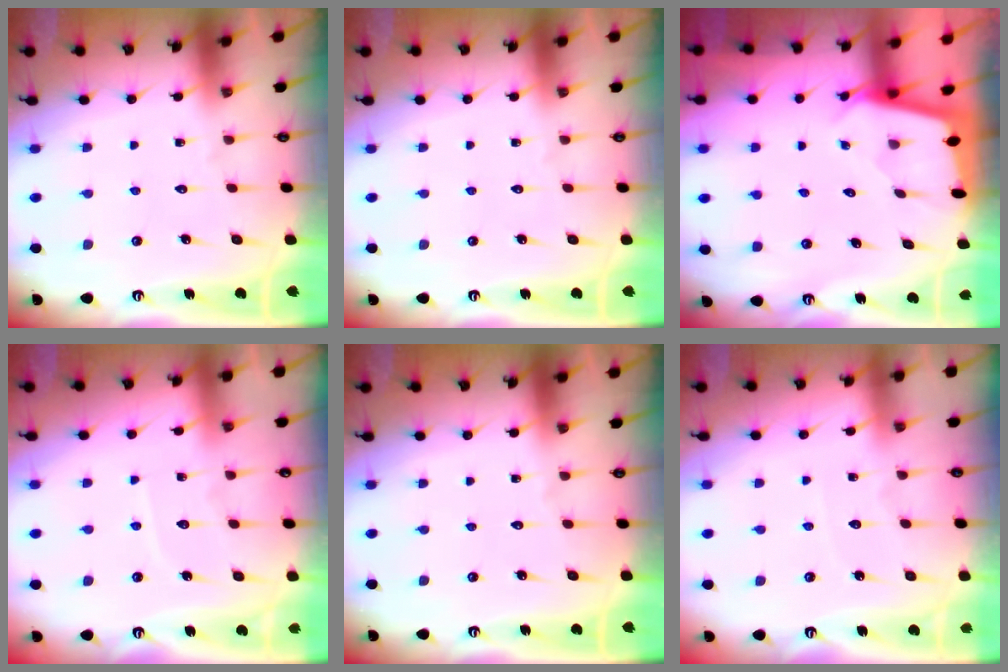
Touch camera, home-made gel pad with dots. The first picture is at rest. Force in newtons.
{"total": 0.0}
{"total": 1.7, "press": 1.7, "slide": 0.2}
{"total": 5.0, "press": 5.0, "slide": 0.2}
{"total": 0.0}
{"total": 2.7, "press": 2.7, "slide": 0.2}